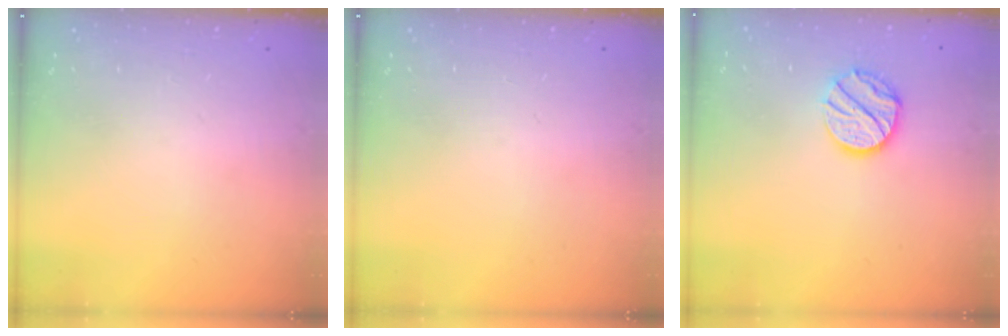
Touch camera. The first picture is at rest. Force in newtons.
{"total": 0.0}
{"total": 10.6, "press": 10.6, "slide": 0.8}